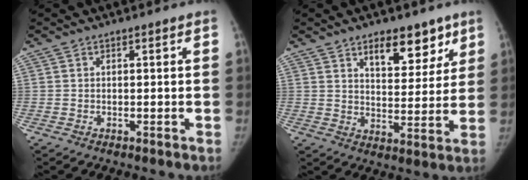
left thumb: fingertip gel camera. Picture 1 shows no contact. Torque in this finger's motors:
{"motor_torque": [0.01, 0.10, 0.78, -0.65, 0.04]}